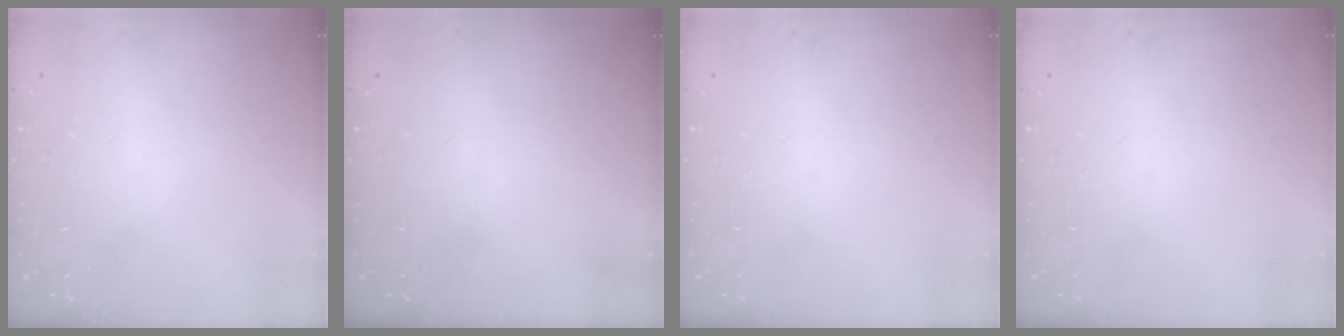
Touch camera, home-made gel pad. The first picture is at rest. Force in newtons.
{"total": 0.0}
{"total": 0.0}
{"total": 0.0}